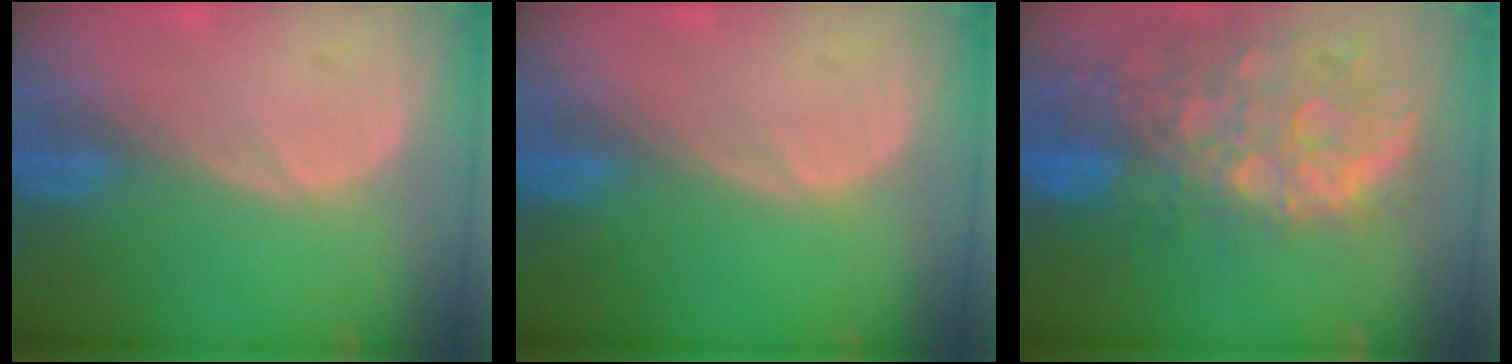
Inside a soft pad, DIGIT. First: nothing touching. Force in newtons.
{"total": 0.0}
{"total": 13.3, "press": 10.9, "slide": 7.6}